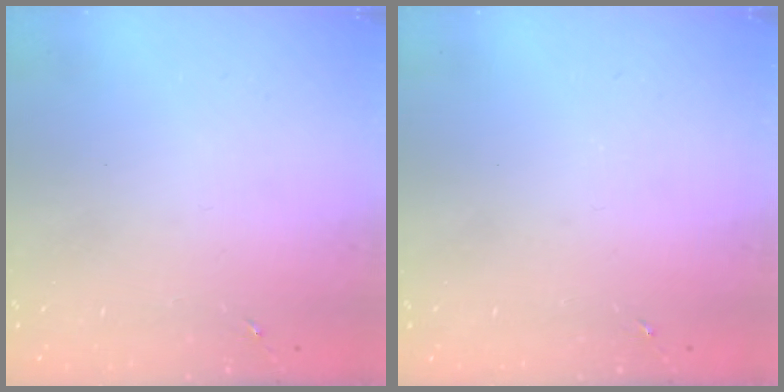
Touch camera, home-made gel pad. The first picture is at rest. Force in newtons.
{"total": 0.0}